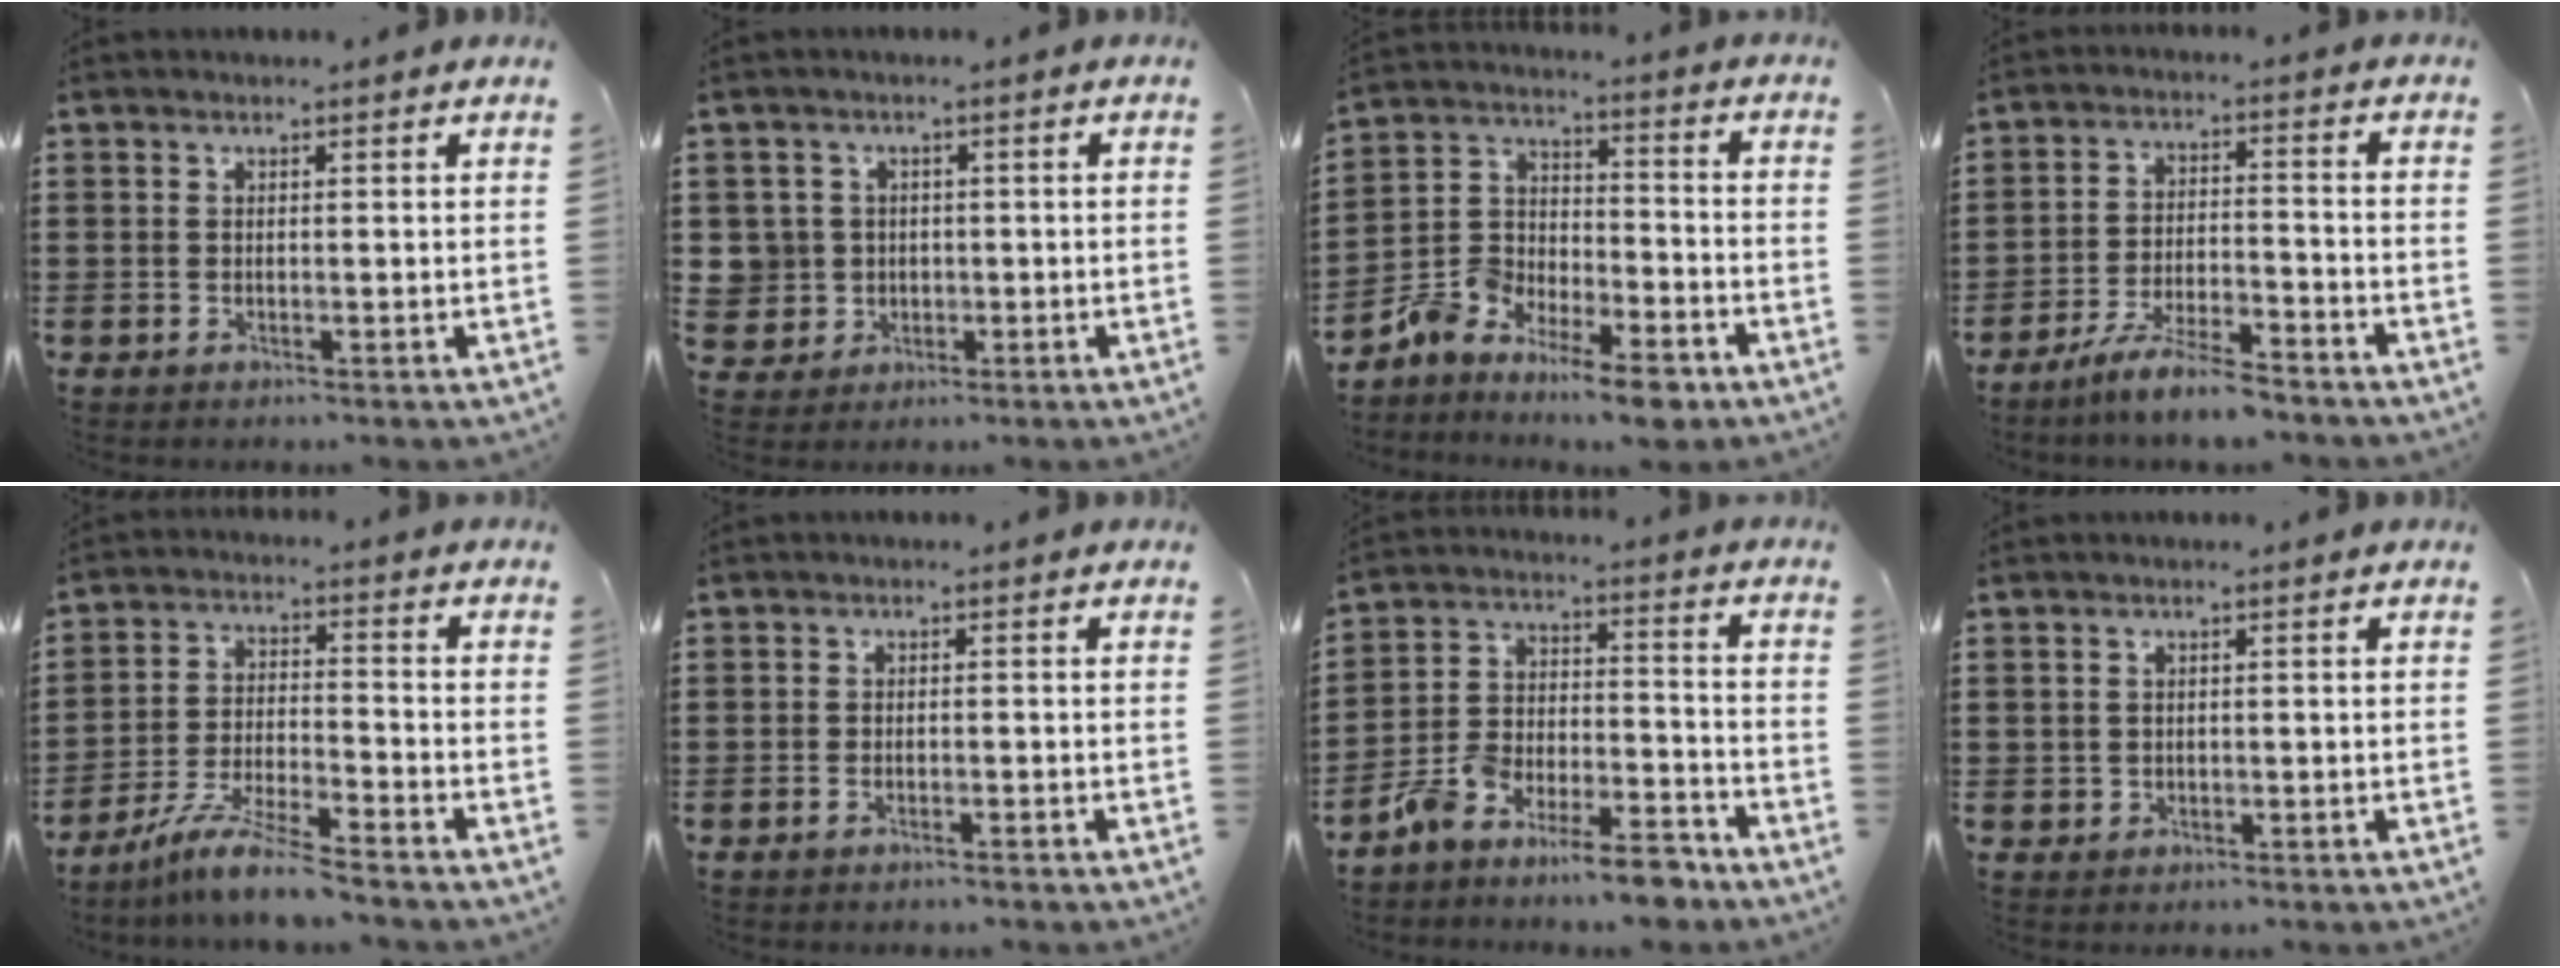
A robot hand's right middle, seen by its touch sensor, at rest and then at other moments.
{"total": 4.5, "force": [-0.1, 4.4, 0.6], "torque": [-0.040, 0.010, -0.005]}
{"total": 8.5, "force": [-7.7, 2.3, 2.8], "torque": [-0.057, 0.018, -0.151]}
{"total": 6.8, "force": [-6.1, 0.3, 3.1], "torque": [-0.067, -0.005, -0.116]}
{"total": 7.9, "force": [-7.0, 0.0, 3.7], "torque": [-0.080, -0.006, -0.136]}
{"total": 0.8, "force": [-0.7, 0.1, 0.4], "torque": [-0.010, -0.002, -0.013]}
{"total": 8.8, "force": [-8.4, 1.0, 2.4], "torque": [-0.044, 0.020, -0.165]}
{"total": 0.7, "force": [0.0, 0.7, 0.1], "torque": [-0.003, 0.006, 0.000]}